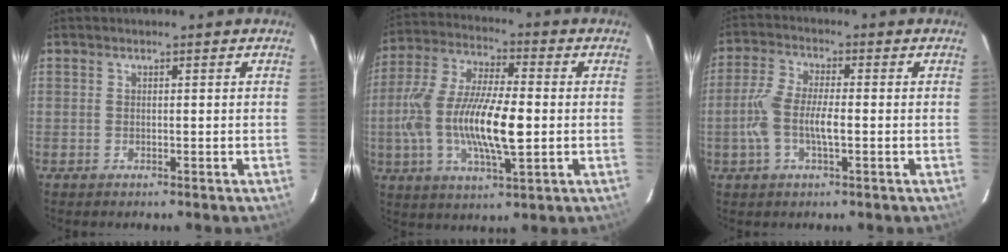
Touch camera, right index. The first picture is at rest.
{"total": 16.9, "force": [-2.0, 5.2, 16.0], "torque": [-0.316, -0.001, -0.039]}
{"total": 7.6, "force": [-1.5, 2.5, 7.0], "torque": [-0.151, 0.007, -0.031]}